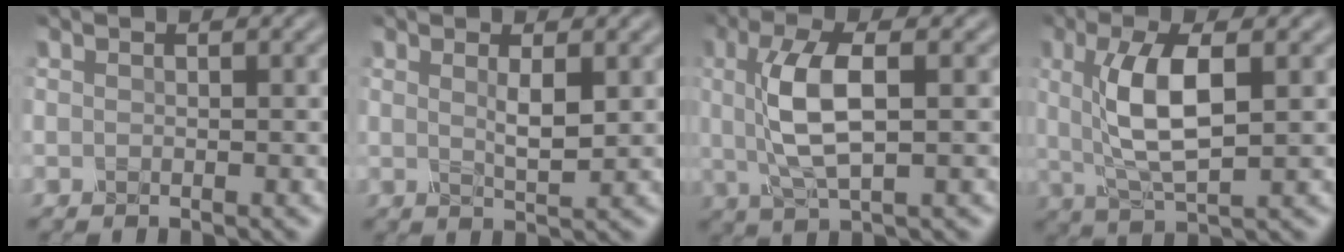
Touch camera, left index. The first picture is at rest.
{"total": 2.1, "force": [0.7, 0.4, 1.9], "torque": [-0.037, -0.004, 0.016]}
{"total": 6.0, "force": [0.8, 2.0, 5.6], "torque": [-0.116, 0.004, 0.014]}
{"total": 6.6, "force": [1.0, 2.3, 6.1], "torque": [-0.121, 0.001, 0.021]}